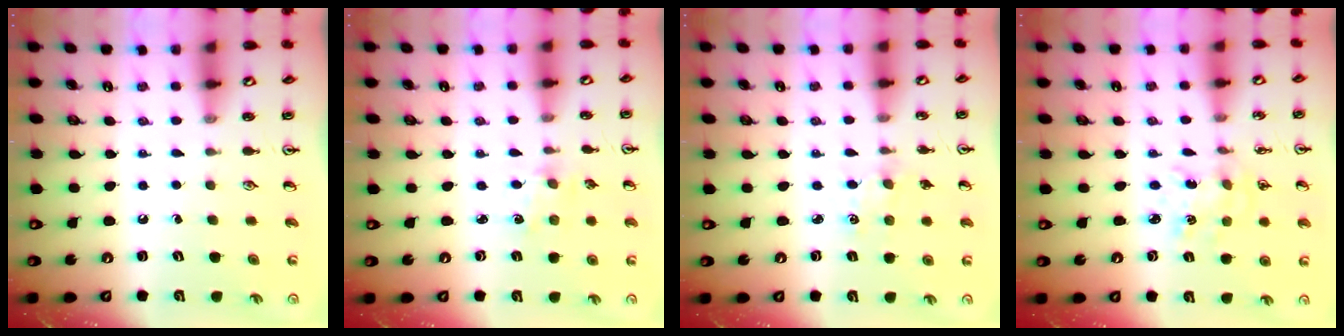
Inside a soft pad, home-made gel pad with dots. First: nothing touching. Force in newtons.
{"total": 1.2, "press": 1.2, "slide": 0.2}
{"total": 1.4, "press": 1.4, "slide": 0.2}
{"total": 2.1, "press": 2.1, "slide": 0.2}